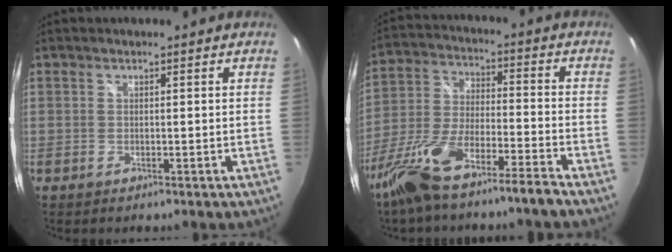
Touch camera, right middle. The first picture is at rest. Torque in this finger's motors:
{"motor_torque": [1.15, -0.99, 0.70, 0.21]}